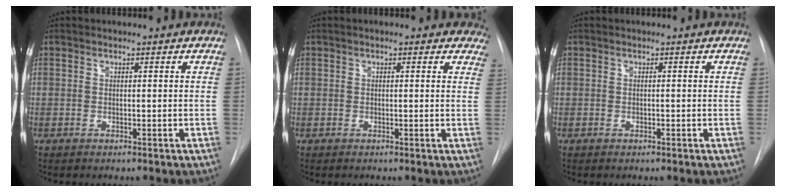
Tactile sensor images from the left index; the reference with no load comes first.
{"total": 5.0, "force": [4.0, 2.3, 1.8], "torque": [0.003, 0.000, 0.031]}
{"total": 0.0}